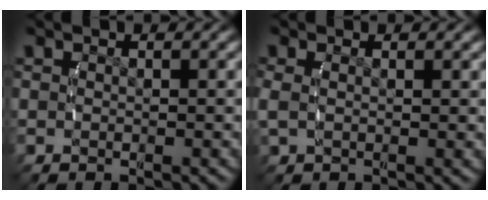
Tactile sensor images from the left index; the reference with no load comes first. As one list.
[{"total": 1.7, "force": [0.4, 0.7, 1.5], "torque": [-0.043, -0.008, 0.014]}]